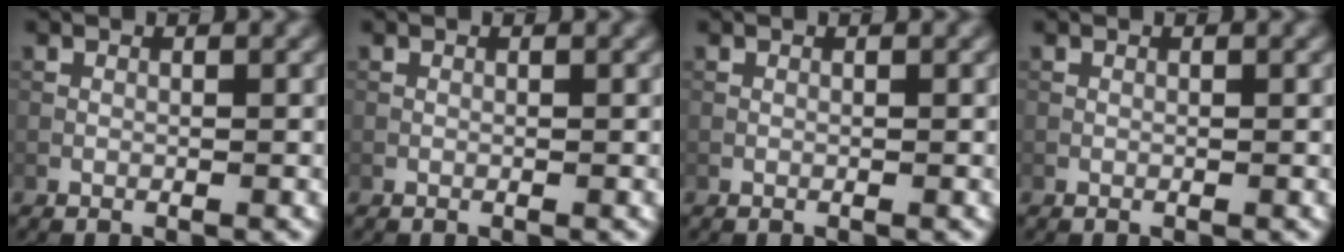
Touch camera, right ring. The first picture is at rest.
{"total": 0.0}
{"total": 0.0}
{"total": 0.0}